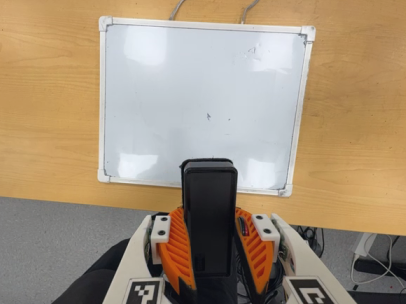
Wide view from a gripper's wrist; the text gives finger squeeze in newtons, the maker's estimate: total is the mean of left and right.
{"total": 8.5, "left": 7.1, "right": 9.9}